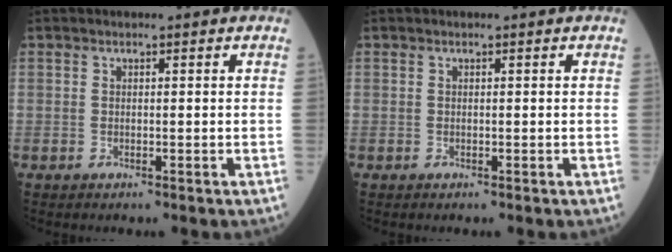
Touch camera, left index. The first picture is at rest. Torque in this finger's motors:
{"motor_torque": [-0.10, 0.10, 0.00, 0.00]}